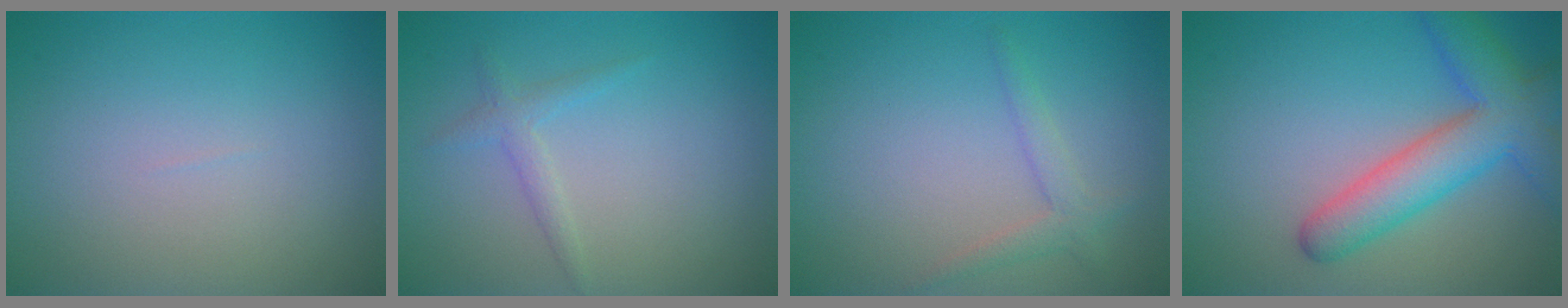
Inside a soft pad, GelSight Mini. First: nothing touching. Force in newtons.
{"total": 1.4, "press": 1.4, "slide": 0.0}
{"total": 1.8, "press": 1.8, "slide": 0.2}
{"total": 6.5, "press": 6.5, "slide": 0.3}